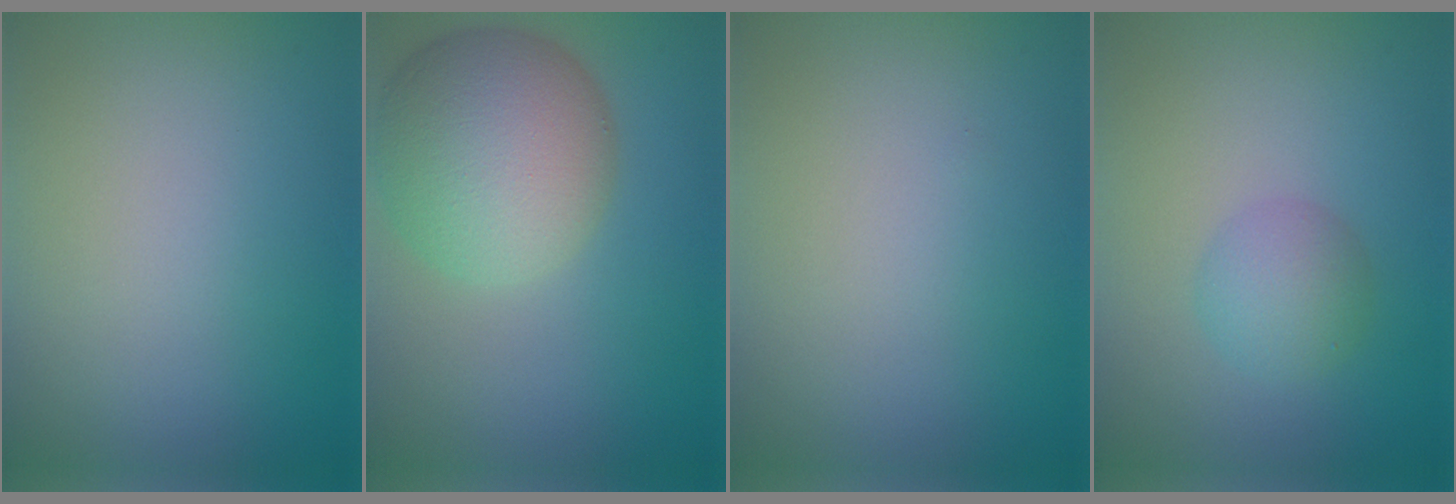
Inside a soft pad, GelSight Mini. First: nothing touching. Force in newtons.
{"total": 9.3, "press": 9.3, "slide": 0.4}
{"total": 0.0}
{"total": 2.7, "press": 2.7, "slide": 0.1}